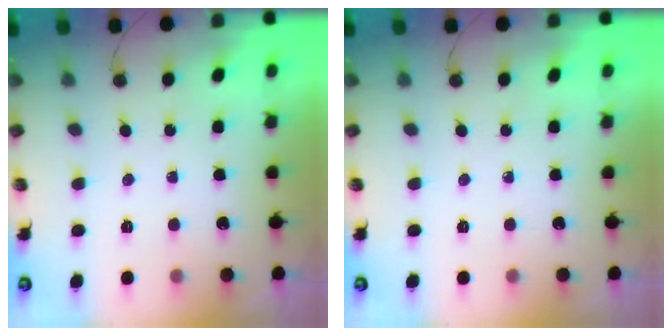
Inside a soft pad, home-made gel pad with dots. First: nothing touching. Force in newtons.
{"total": 0.0}